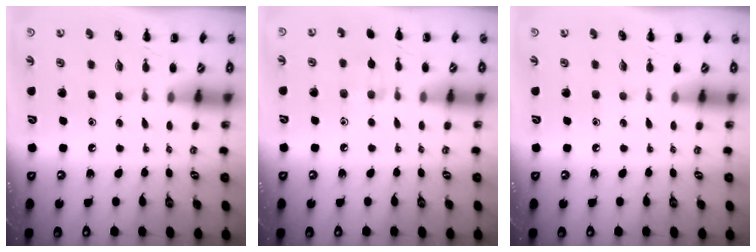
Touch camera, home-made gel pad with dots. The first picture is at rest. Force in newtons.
{"total": 5.5, "press": 5.0, "slide": 2.2}
{"total": 0.0}